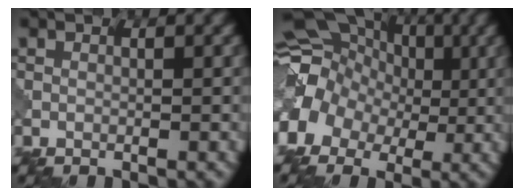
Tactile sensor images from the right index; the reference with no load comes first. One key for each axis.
{"total": 9.2, "fx": -0.7, "fy": 7.8, "fz": 4.8, "tx": -0.083, "ty": 0.001, "tz": -0.030}